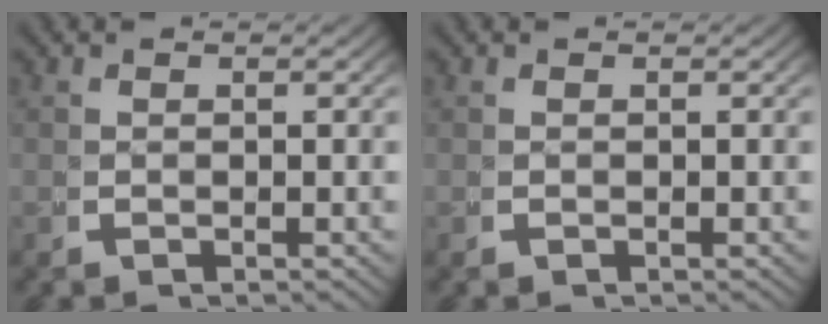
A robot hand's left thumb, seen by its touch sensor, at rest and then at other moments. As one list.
[{"total": 0.0}]